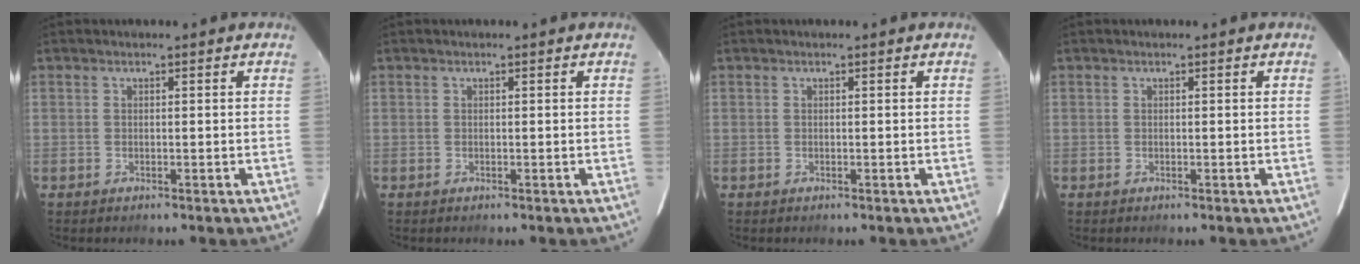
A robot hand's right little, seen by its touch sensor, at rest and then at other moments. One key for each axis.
{"total": 0.0}
{"total": 0.0}
{"total": 0.0}